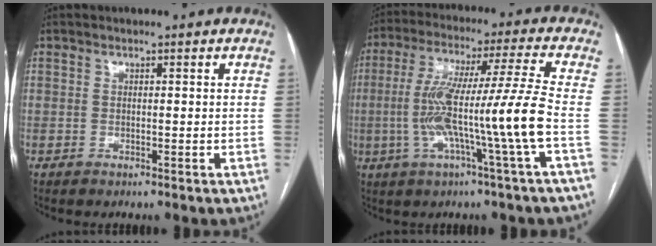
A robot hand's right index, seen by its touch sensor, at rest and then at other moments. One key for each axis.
{"total": 14.2, "fx": -3.2, "fy": -2.0, "fz": 13.7, "tx": -0.255, "ty": 0.009, "tz": -0.062}